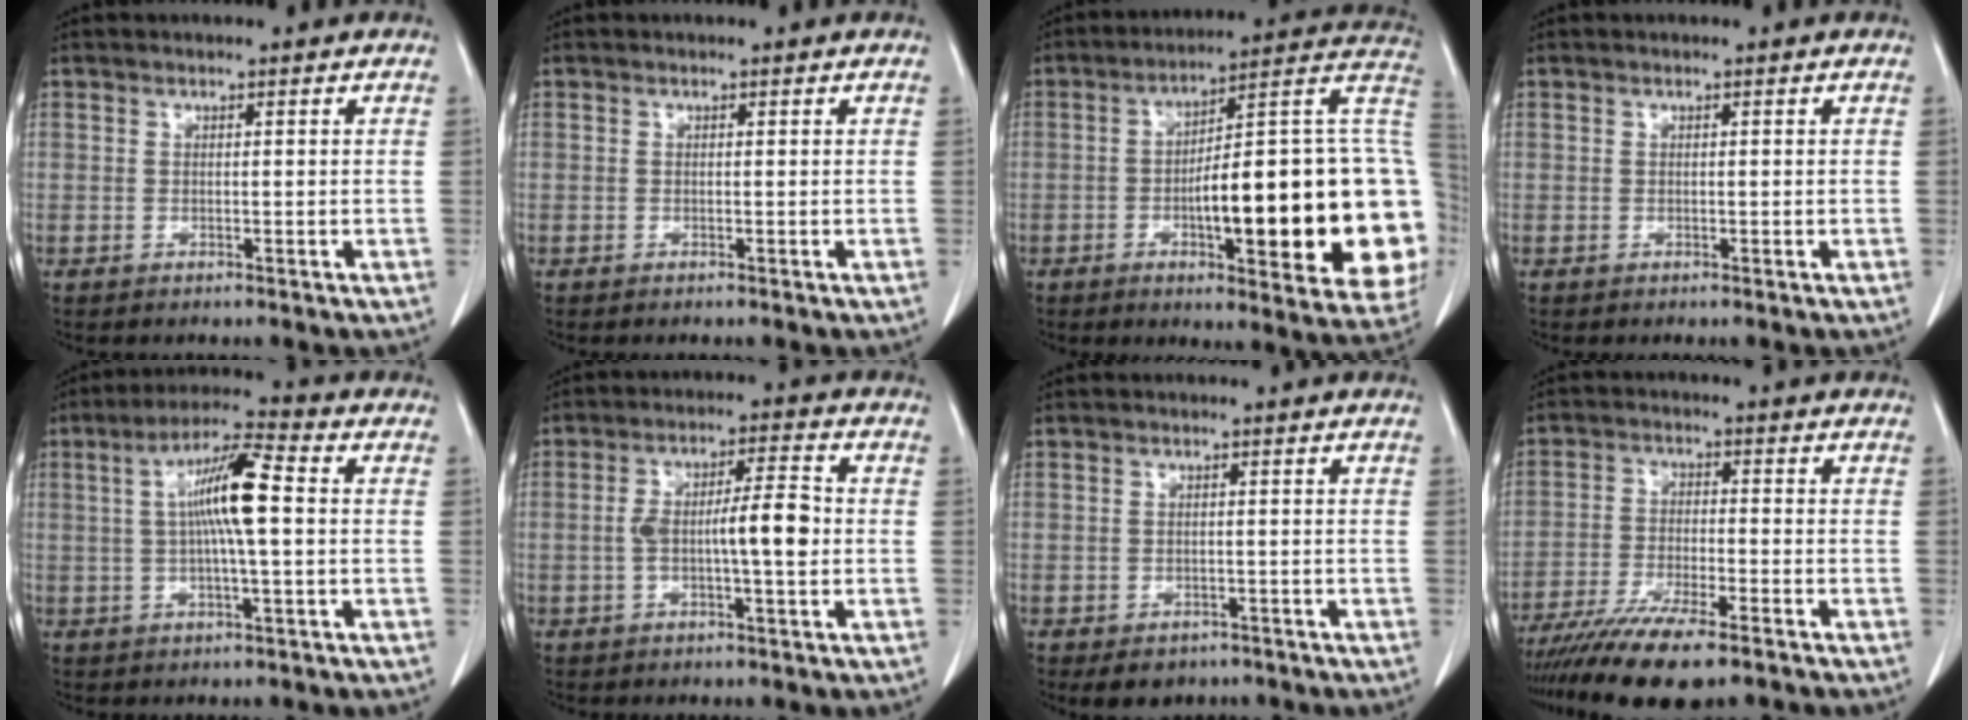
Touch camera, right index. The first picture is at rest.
{"total": 0.0}
{"total": 29.8, "force": [-3.7, 5.6, 29.0], "torque": [-0.309, 0.026, -0.047]}
{"total": 0.0}
{"total": 9.3, "force": [0.9, 0.9, 9.2], "torque": [-0.171, 0.011, 0.009]}
{"total": 8.0, "force": [-0.8, 1.3, 7.8], "torque": [-0.142, 0.015, -0.012]}
{"total": 4.1, "force": [-2.8, 2.9, 1.0], "torque": [-0.006, 0.003, -0.032]}
{"total": 12.6, "force": [-9.6, 1.8, 7.9], "torque": [-0.140, -0.026, -0.159]}